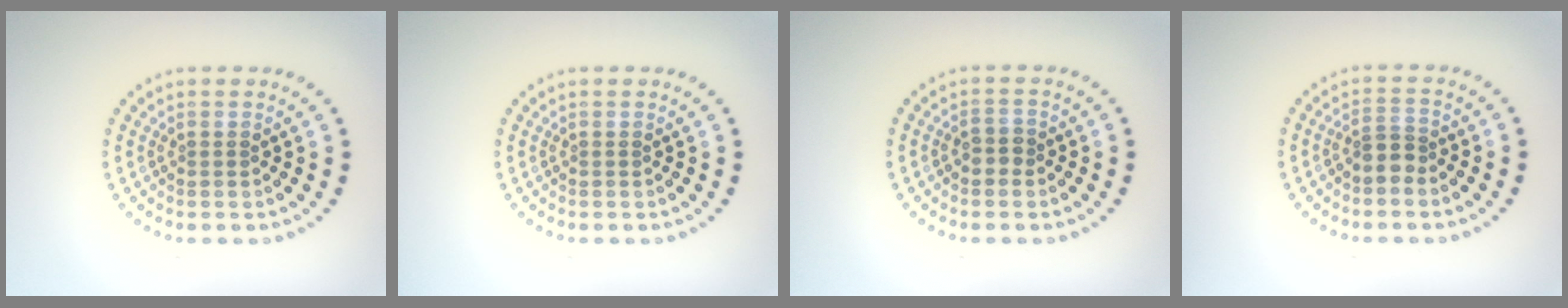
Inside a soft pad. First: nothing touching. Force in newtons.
{"total": 0.0}
{"total": 1.5, "press": 1.4, "slide": 0.6}
{"total": 1.8, "press": 1.3, "slide": 1.2}